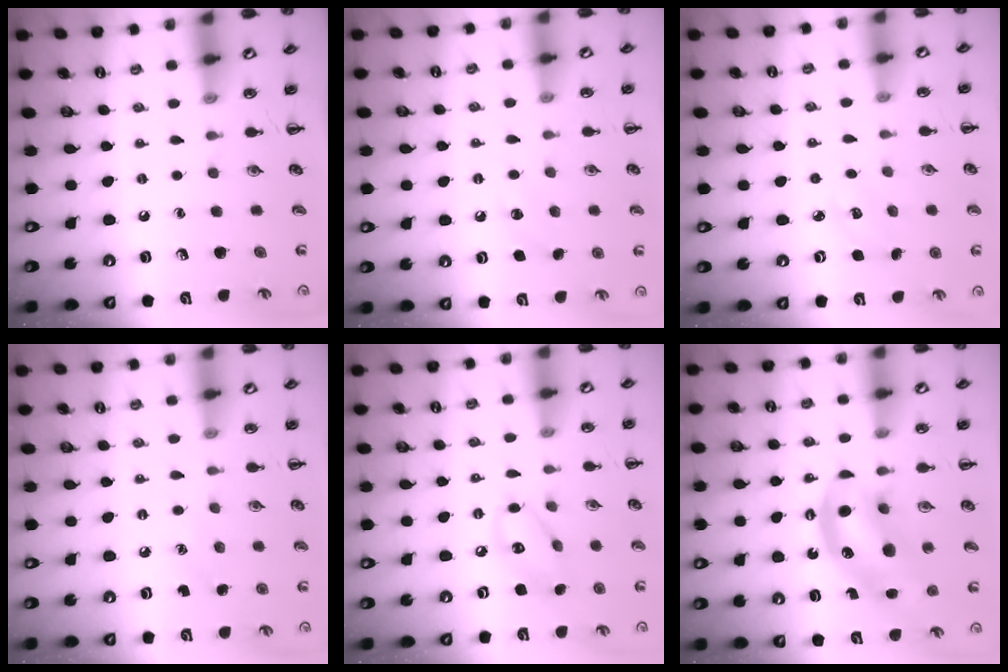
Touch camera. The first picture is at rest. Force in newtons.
{"total": 6.2, "press": 6.1, "slide": 1.3}
{"total": 3.9, "press": 3.8, "slide": 1.1}
{"total": 5.8, "press": 5.6, "slide": 1.6}
{"total": 8.9, "press": 8.7, "slide": 1.6}
{"total": 10.7, "press": 10.4, "slide": 2.6}